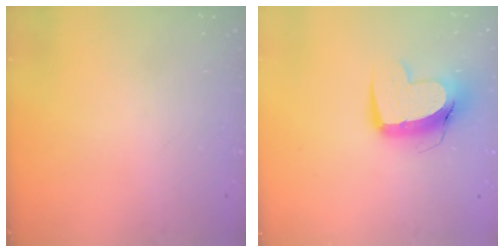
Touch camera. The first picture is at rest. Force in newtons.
{"total": 13.0, "press": 12.9, "slide": 1.7}